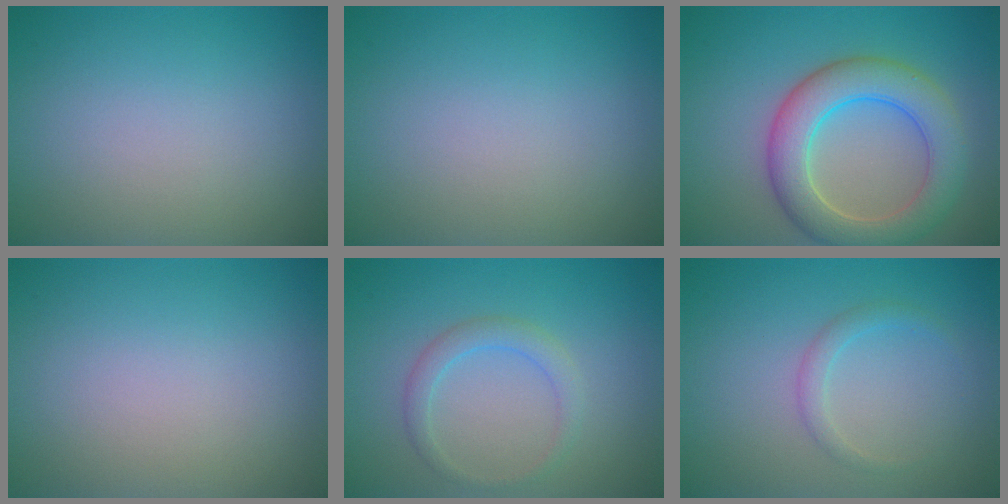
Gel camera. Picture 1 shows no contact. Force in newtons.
{"total": 0.0}
{"total": 6.5, "press": 6.5, "slide": 0.3}
{"total": 0.0}
{"total": 1.9, "press": 1.9, "slide": 0.1}
{"total": 1.4, "press": 1.4, "slide": 0.0}